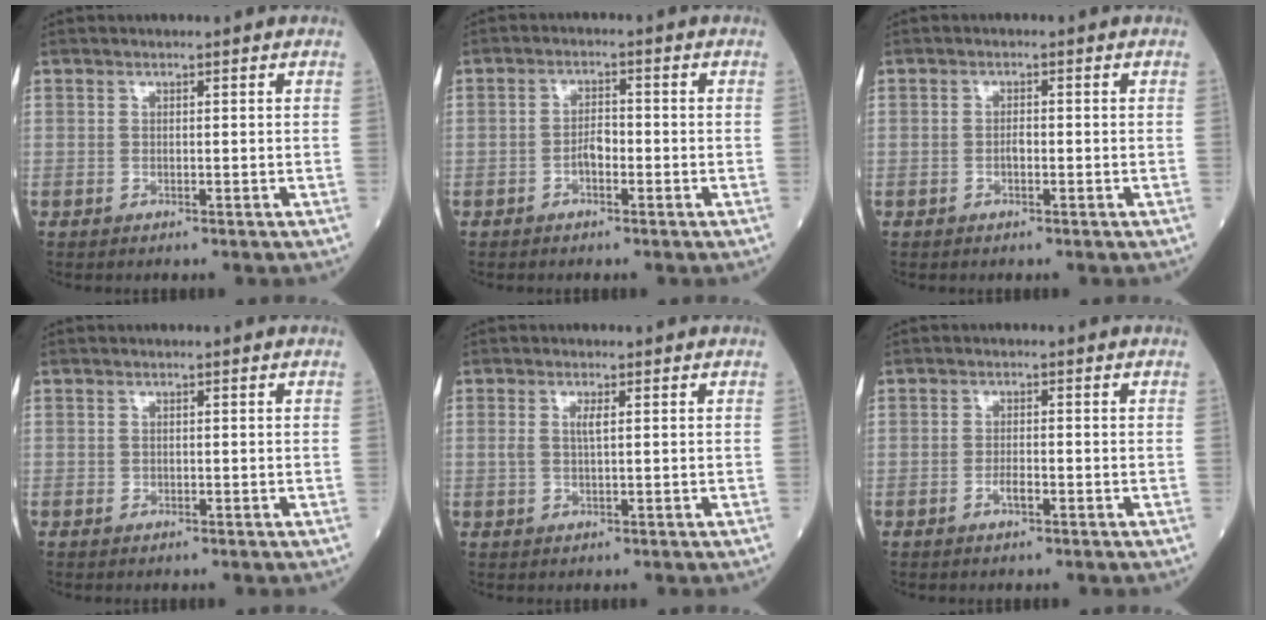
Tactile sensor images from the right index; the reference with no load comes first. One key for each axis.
{"total": 2.4, "fx": -1.0, "fy": 1.1, "fz": 1.9, "tx": -0.027, "ty": 0.007, "tz": -0.020}
{"total": 1.1, "fx": -0.4, "fy": 0.4, "fz": 0.9, "tx": -0.015, "ty": 0.002, "tz": -0.008}
{"total": 0.0}
{"total": 1.8, "fx": 0.5, "fy": 0.3, "fz": 1.7, "tx": -0.039, "ty": 0.002, "tz": 0.008}
{"total": 1.7, "fx": -0.8, "fy": 0.4, "fz": 1.4, "tx": -0.024, "ty": 0.002, "tz": -0.015}